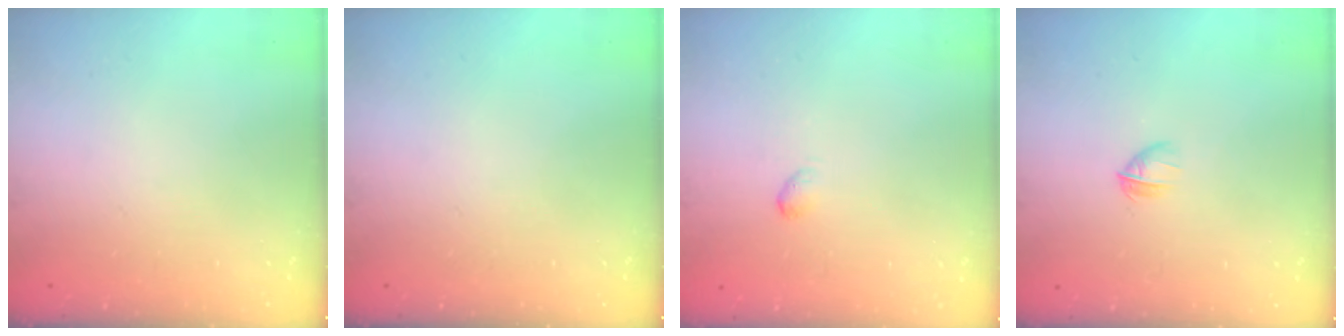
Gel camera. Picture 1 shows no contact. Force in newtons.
{"total": 0.0}
{"total": 2.8, "press": 2.7, "slide": 0.5}
{"total": 3.1, "press": 2.9, "slide": 0.8}